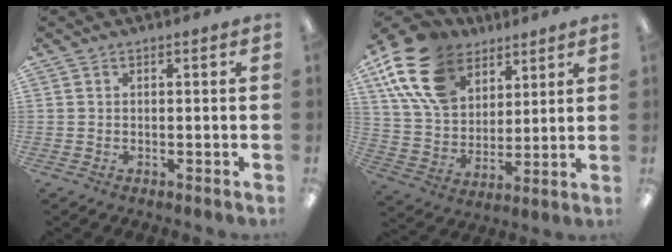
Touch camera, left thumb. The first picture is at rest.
{"total": 19.0, "force": [10.9, 12.2, 9.8], "torque": [-0.214, -0.039, 0.207]}